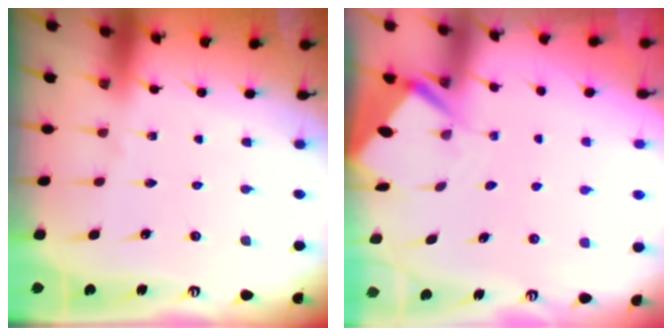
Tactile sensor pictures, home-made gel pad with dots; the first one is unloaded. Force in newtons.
{"total": 3.4, "press": 3.4, "slide": 0.3}